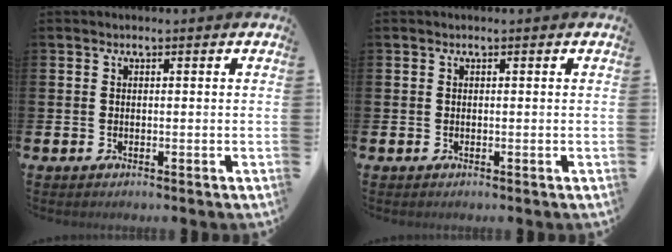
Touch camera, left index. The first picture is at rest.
{"total": 0.0}